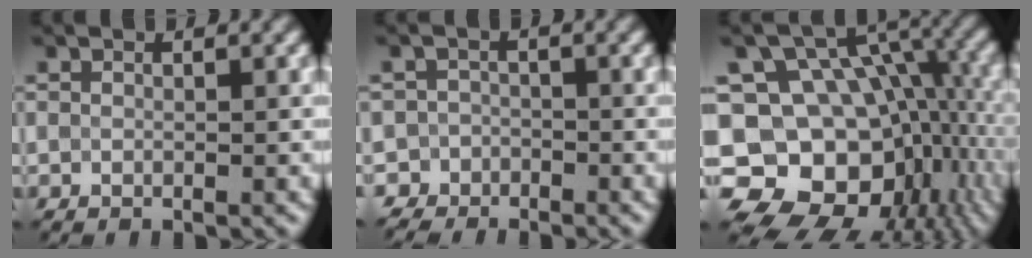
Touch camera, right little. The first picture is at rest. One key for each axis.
{"total": 3.4, "fx": -2.8, "fy": 1.4, "fz": -1.5, "tx": 0.043, "ty": 0.004, "tz": -0.043}
{"total": 14.1, "fx": -4.9, "fy": 10.9, "fz": 7.6, "tx": -0.115, "ty": -0.005, "tz": -0.066}